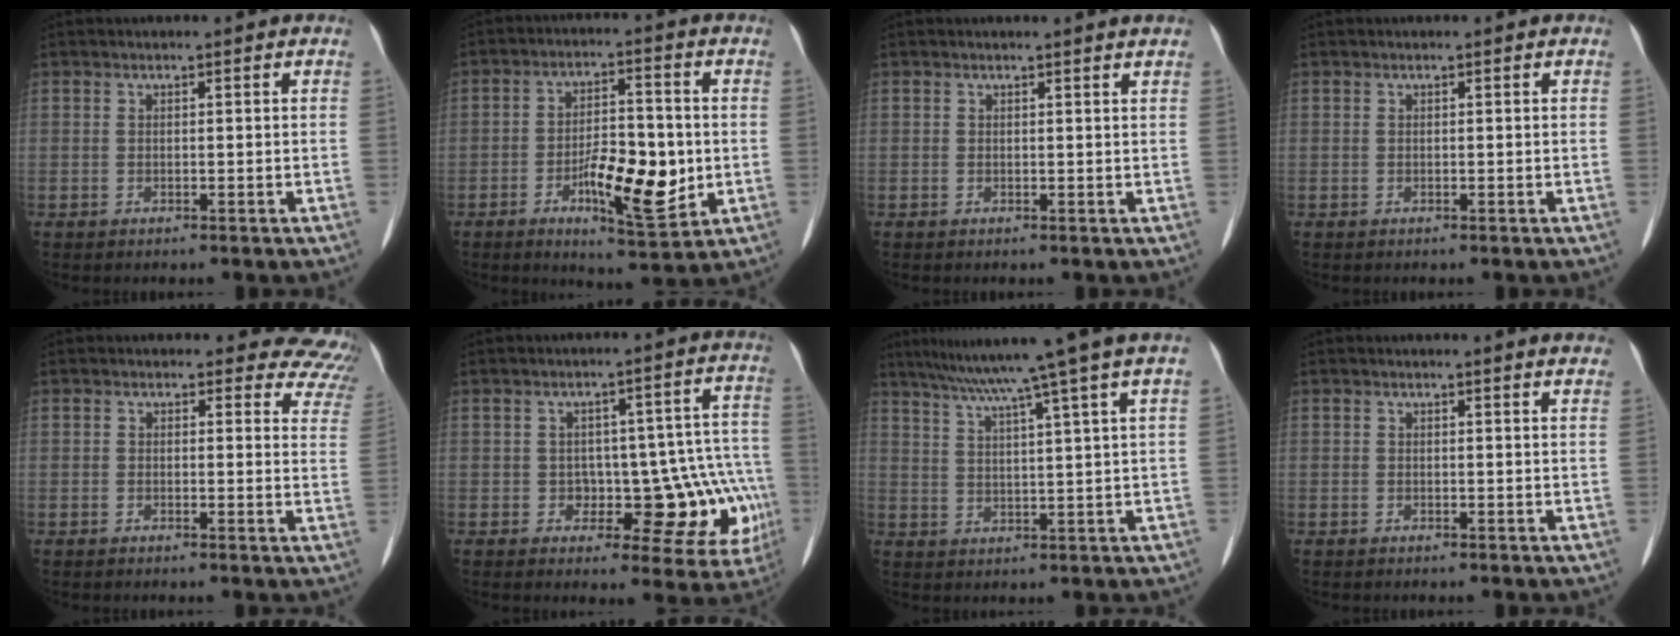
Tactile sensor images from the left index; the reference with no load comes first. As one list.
[{"total": 10.4, "force": [-2.3, 3.4, 9.6], "torque": [-0.164, -0.003, -0.033]}, {"total": 1.8, "force": [1.7, -0.3, 0.5], "torque": [-0.016, -0.001, 0.013]}, {"total": 0.0}, {"total": 8.4, "force": [7.6, 3.5, -0.1], "torque": [0.055, -0.034, 0.035]}, {"total": 12.2, "force": [-3.2, 6.2, 10.0], "torque": [-0.096, 0.034, -0.028]}, {"total": 13.3, "force": [10.4, -2.7, 7.9], "torque": [-0.127, -0.002, 0.143]}, {"total": 4.6, "force": [4.4, 0.2, 1.3], "torque": [-0.018, -0.001, 0.028]}]